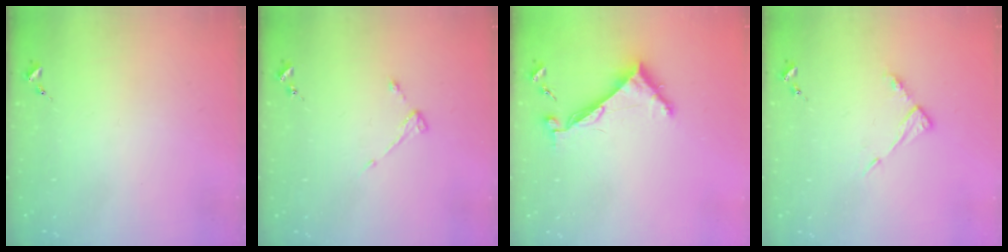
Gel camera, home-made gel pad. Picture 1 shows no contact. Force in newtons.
{"total": 3.2, "press": 3.1, "slide": 0.5}
{"total": 7.3, "press": 7.3, "slide": 0.6}
{"total": 7.4, "press": 7.4, "slide": 0.6}